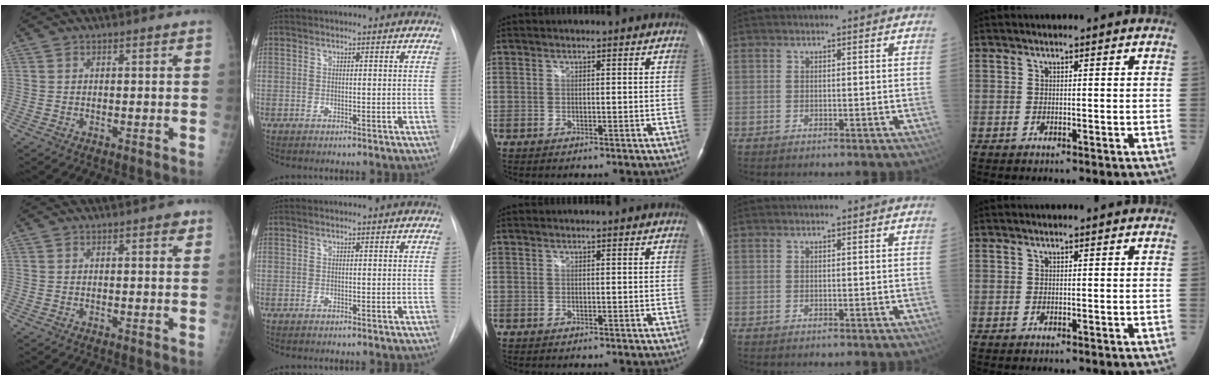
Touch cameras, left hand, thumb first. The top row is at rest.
{"thumb": {"total": 1.6, "force": [0.9, 0.8, 1.1], "torque": [-0.005, 0.000, 0.008]}}